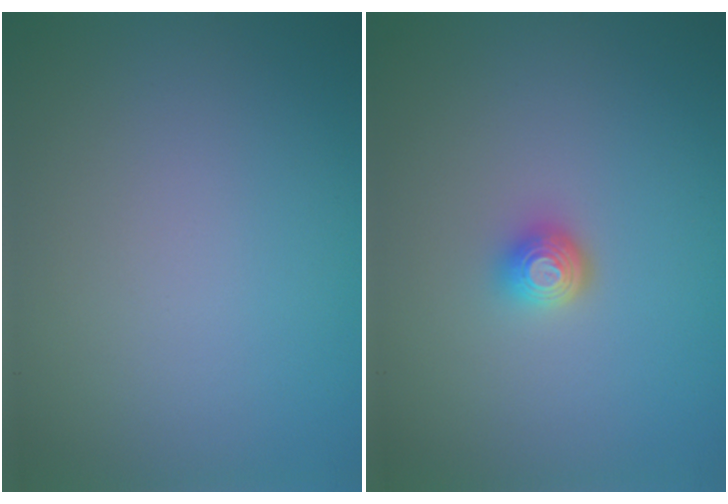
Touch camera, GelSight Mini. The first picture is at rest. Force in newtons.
{"total": 1.7, "press": 1.3, "slide": 1.1}